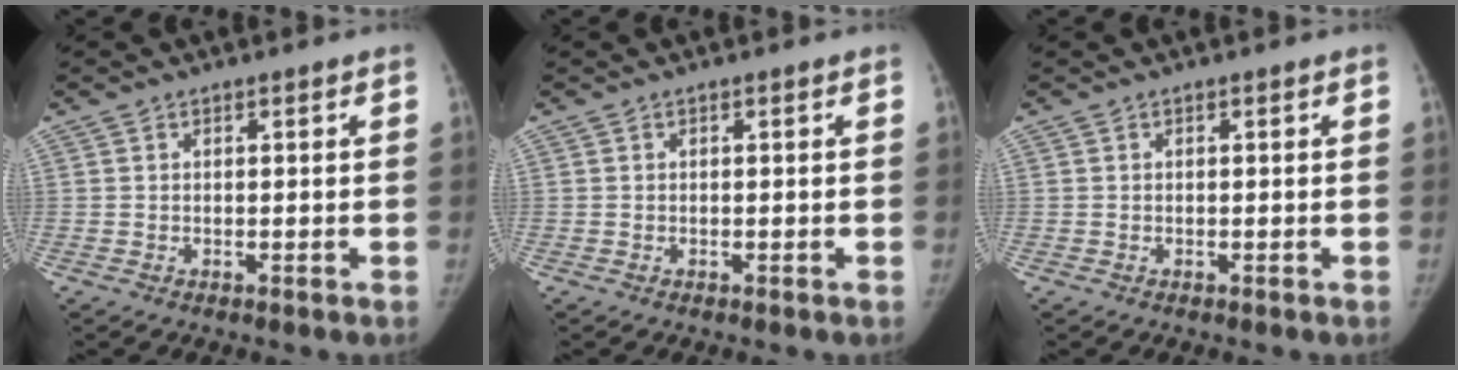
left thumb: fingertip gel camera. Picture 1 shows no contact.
{"total": 0.0}
{"total": 0.0}